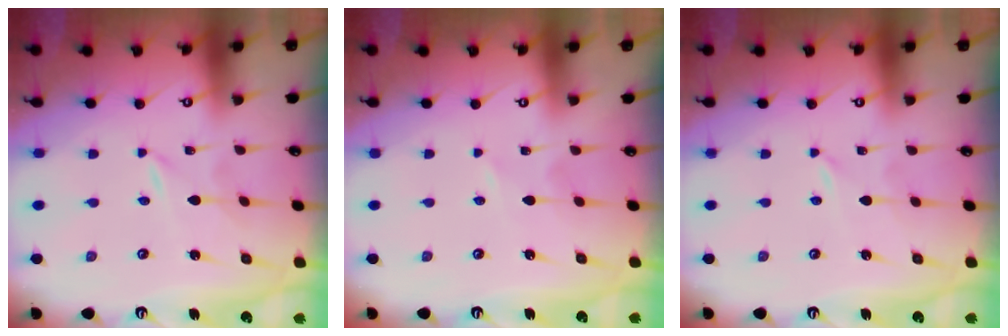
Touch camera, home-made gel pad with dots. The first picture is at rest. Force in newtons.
{"total": 0.8, "press": 0.8, "slide": 0.2}
{"total": 0.0}